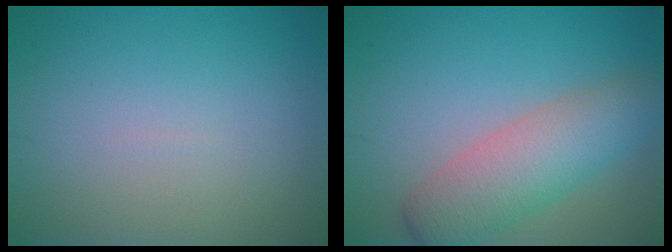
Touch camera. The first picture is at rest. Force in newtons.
{"total": 5.5, "press": 5.5, "slide": 0.3}